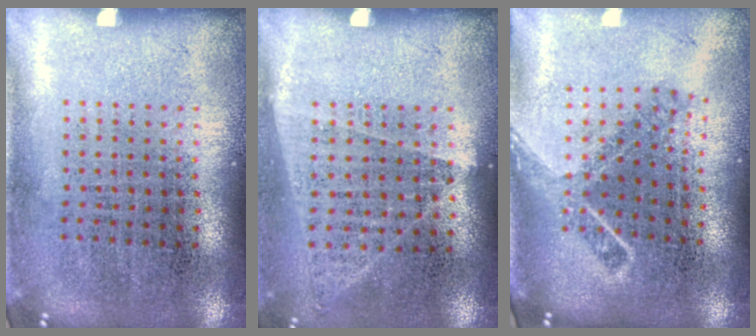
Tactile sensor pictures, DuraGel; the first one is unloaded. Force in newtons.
{"total": 1.0, "press": 0.9, "slide": 0.4}
{"total": 1.8, "press": 1.3, "slide": 1.3}